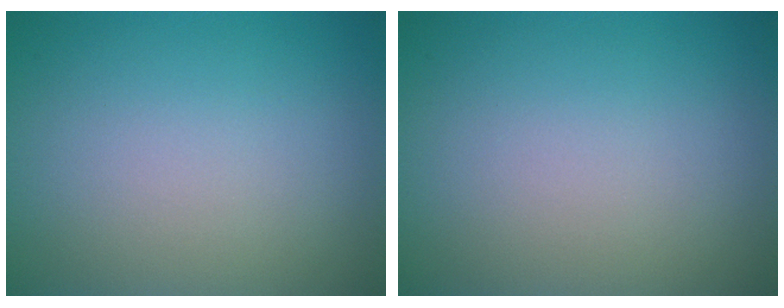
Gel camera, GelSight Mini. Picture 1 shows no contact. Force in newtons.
{"total": 0.0}